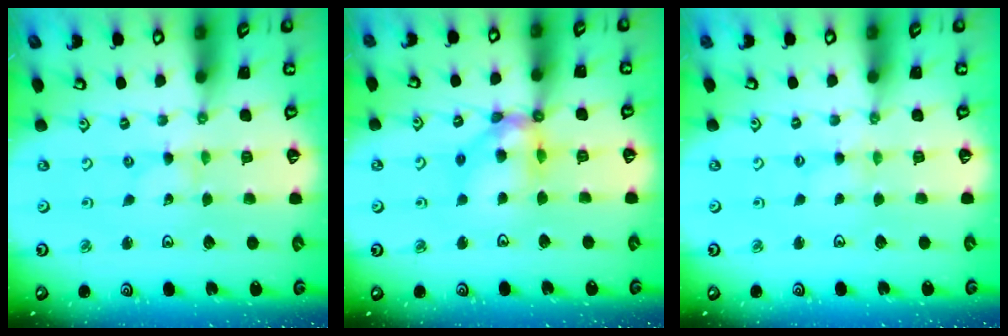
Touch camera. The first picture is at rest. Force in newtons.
{"total": 12.4, "press": 12.3, "slide": 1.2}
{"total": 1.8, "press": 1.8, "slide": 0.3}